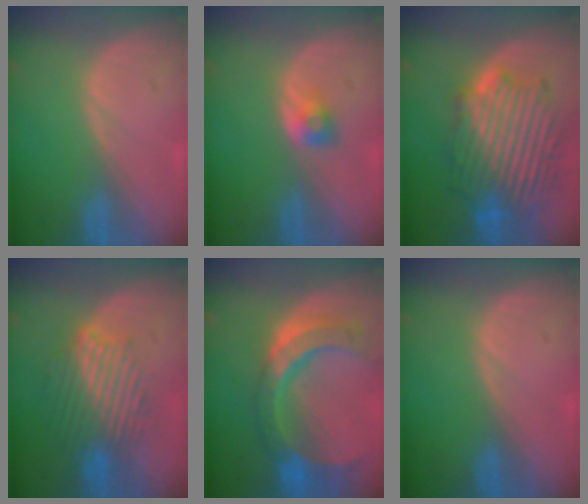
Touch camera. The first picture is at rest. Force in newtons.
{"total": 2.5, "press": 2.3, "slide": 0.9}
{"total": 13.2, "press": 13.2, "slide": 1.1}
{"total": 9.1, "press": 8.5, "slide": 3.1}
{"total": 11.3, "press": 9.5, "slide": 6.0}
{"total": 0.0}